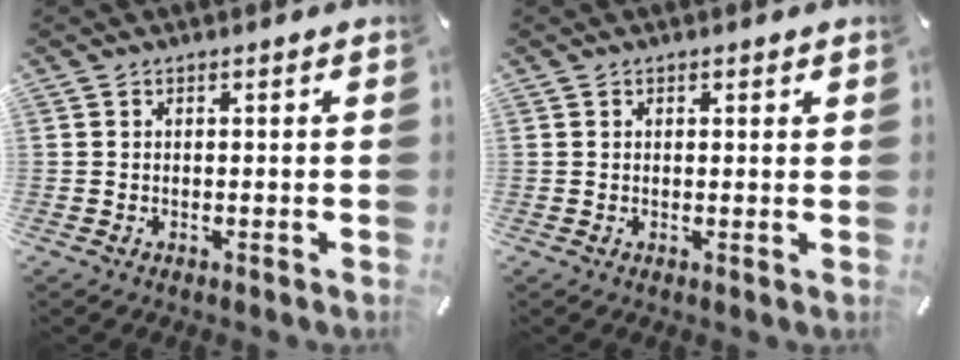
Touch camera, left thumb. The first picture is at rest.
{"total": 0.7, "force": [0.4, 0.5, 0.3], "torque": [0.003, -0.001, 0.006]}